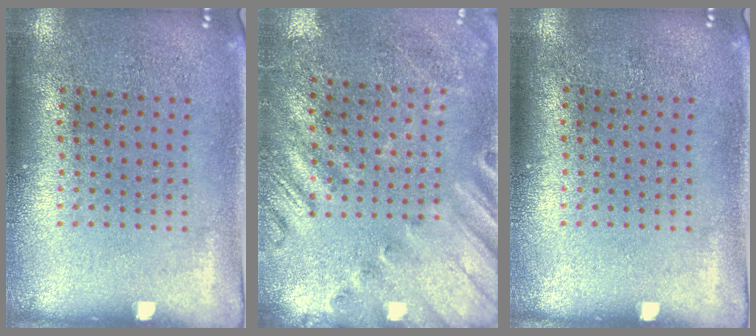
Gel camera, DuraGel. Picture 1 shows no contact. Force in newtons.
{"total": 2.4, "press": 2.0, "slide": 1.3}
{"total": 0.0}